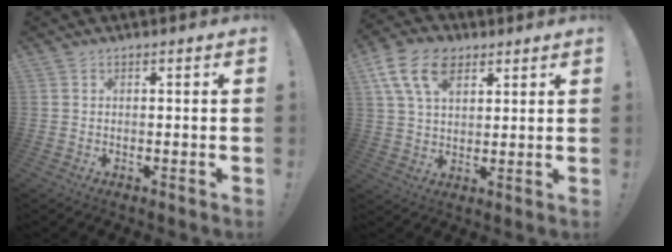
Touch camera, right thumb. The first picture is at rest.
{"total": 13.4, "force": [6.3, 8.6, 8.1], "torque": [-0.144, -0.015, 0.120]}